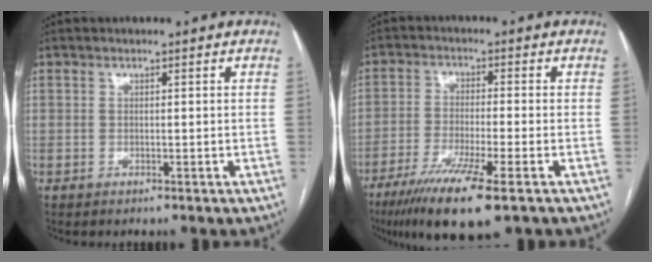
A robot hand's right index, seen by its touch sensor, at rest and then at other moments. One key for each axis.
{"total": 11.5, "fx": -6.9, "fy": 0.6, "fz": 9.2, "tx": -0.162, "ty": -0.031, "tz": -0.114}